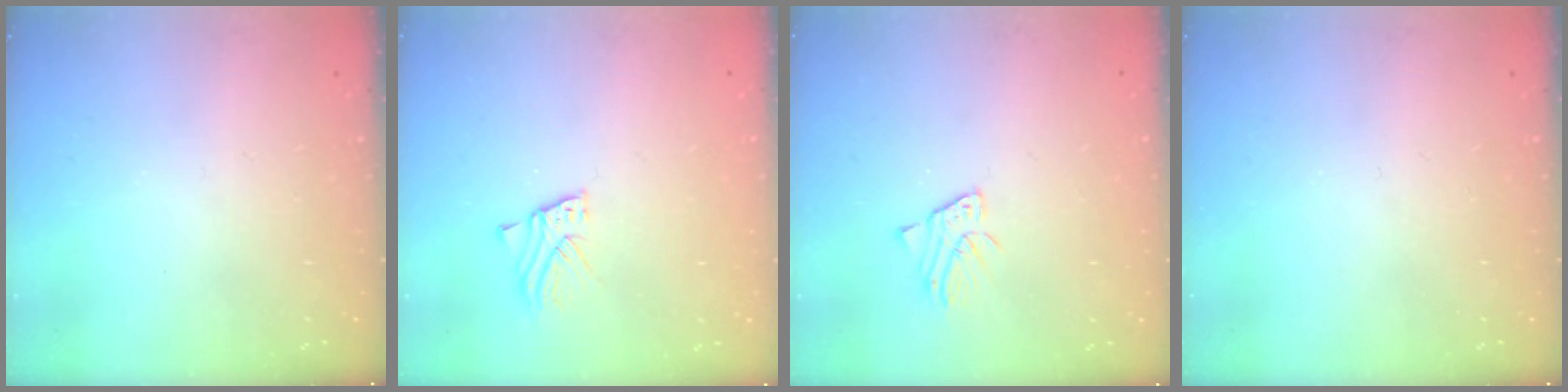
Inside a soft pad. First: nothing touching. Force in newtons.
{"total": 2.4, "press": 2.4, "slide": 0.2}
{"total": 2.2, "press": 2.2, "slide": 0.1}
{"total": 0.0}